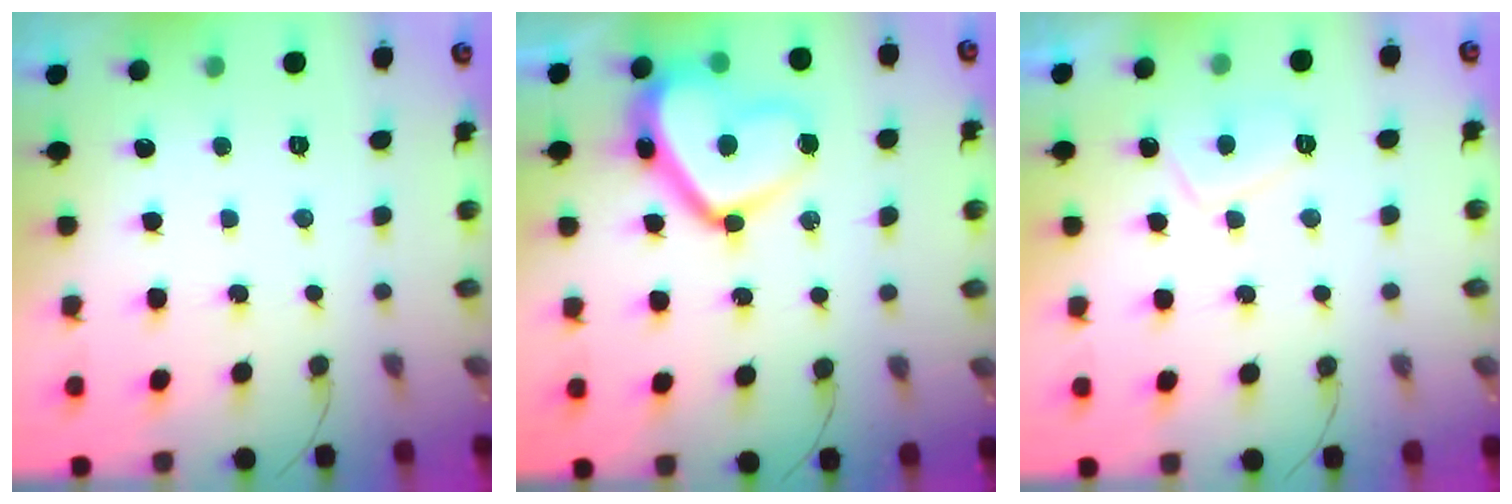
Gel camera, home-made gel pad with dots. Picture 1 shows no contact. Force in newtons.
{"total": 15.9, "press": 15.9, "slide": 1.3}
{"total": 4.9, "press": 4.7, "slide": 1.1}